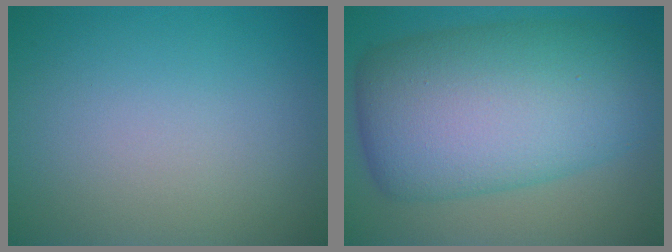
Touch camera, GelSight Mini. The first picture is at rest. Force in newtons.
{"total": 12.7, "press": 12.7, "slide": 0.2}